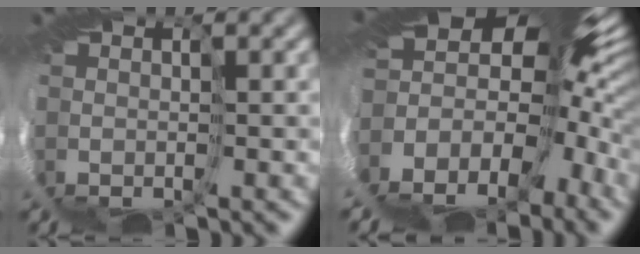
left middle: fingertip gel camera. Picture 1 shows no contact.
{"total": 13.8, "force": [-0.3, 7.5, 11.6], "torque": [-0.156, -0.016, 0.014]}